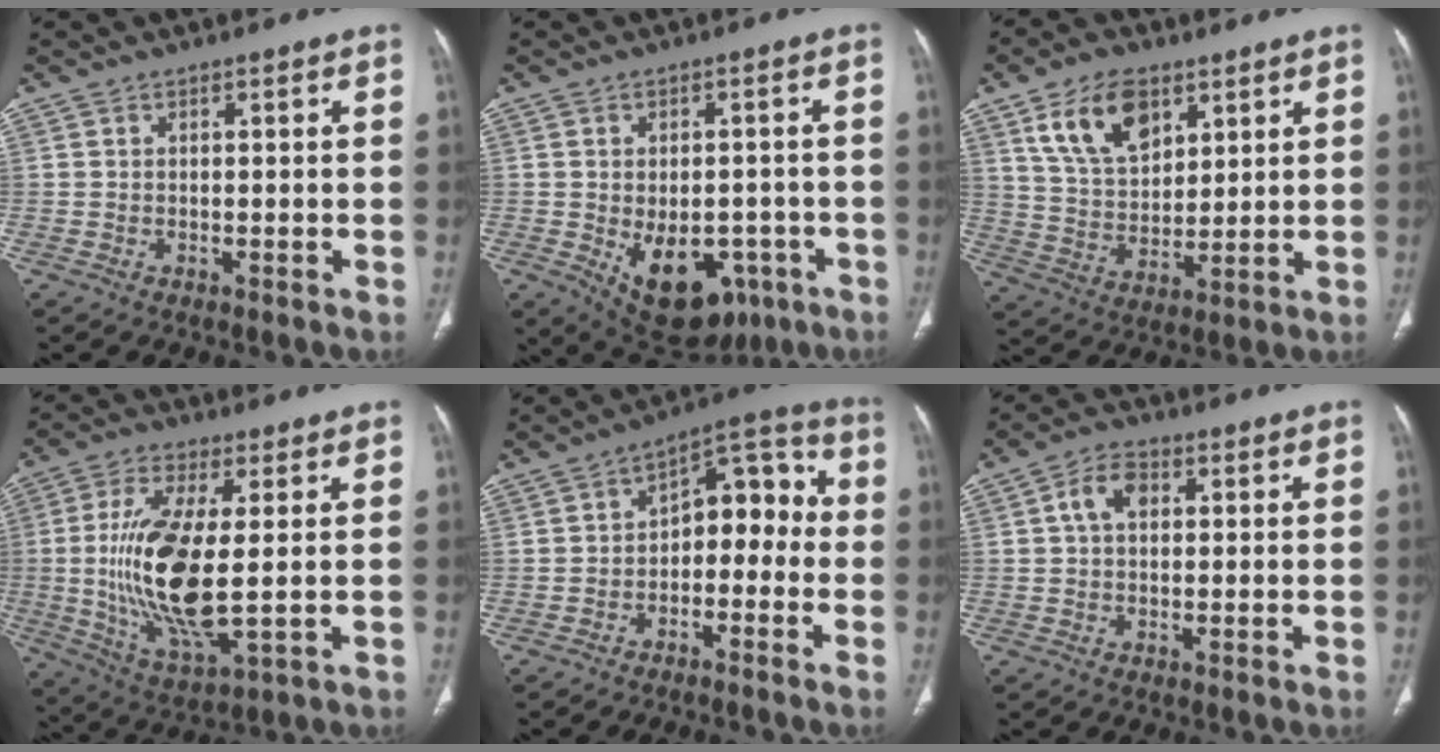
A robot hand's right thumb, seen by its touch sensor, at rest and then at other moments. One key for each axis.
{"total": 14.6, "fx": -5.6, "fy": 9.1, "fz": 9.9, "tx": -0.115, "ty": 0.011, "tz": -0.058}
{"total": 13.2, "fx": 6.9, "fy": 7.9, "fz": 8.1, "tx": -0.118, "ty": -0.028, "tz": 0.136}
{"total": 17.1, "fx": 0.1, "fy": 6.0, "fz": 16.0, "tx": -0.330, "ty": -0.019, "tz": 0.010}
{"total": 10.6, "fx": -1.7, "fy": 6.7, "fz": 8.0, "tx": -0.069, "ty": 0.054, "tz": -0.038}
{"total": 5.3, "fx": 1.2, "fy": 3.6, "fz": 3.7, "tx": -0.063, "ty": 0.013, "tz": 0.017}